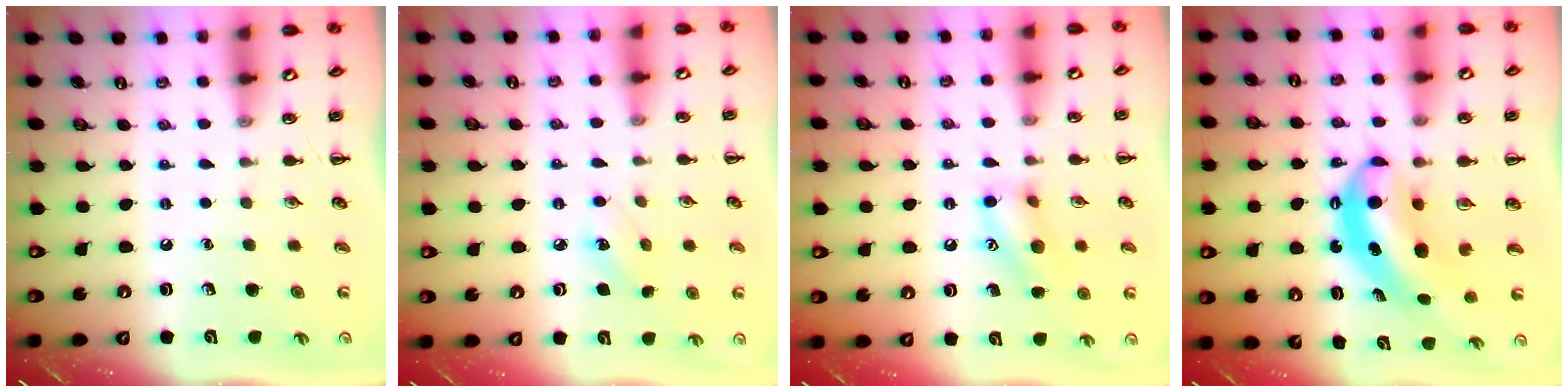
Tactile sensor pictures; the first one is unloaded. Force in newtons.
{"total": 5.1, "press": 5.0, "slide": 1.0}
{"total": 11.0, "press": 10.9, "slide": 1.1}
{"total": 7.2, "press": 7.1, "slide": 1.1}